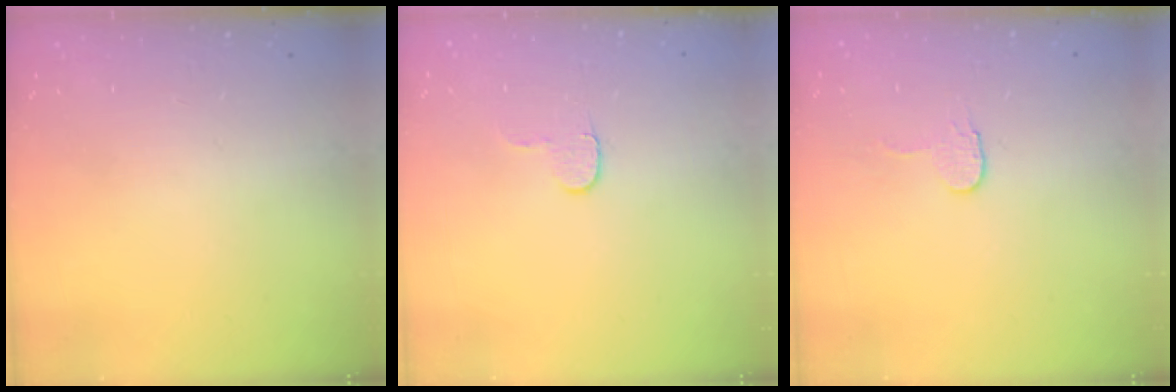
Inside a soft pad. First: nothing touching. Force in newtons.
{"total": 4.7, "press": 4.7, "slide": 0.5}
{"total": 3.2, "press": 3.2, "slide": 0.3}